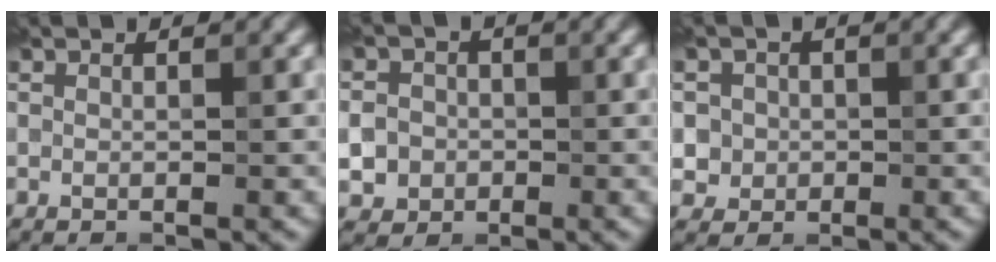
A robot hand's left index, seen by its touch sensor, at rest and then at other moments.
{"total": 5.8, "force": [-1.3, 5.3, 1.7], "torque": [-0.024, 0.000, -0.047]}
{"total": 3.1, "force": [0.2, 3.0, 0.7], "torque": [0.007, 0.012, 0.002]}